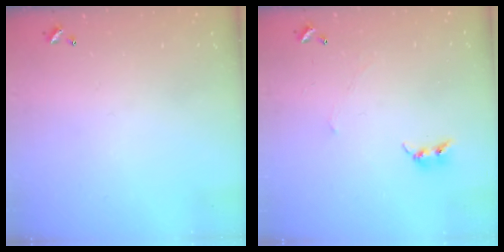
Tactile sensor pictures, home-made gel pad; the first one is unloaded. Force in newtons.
{"total": 2.4, "press": 2.3, "slide": 0.4}